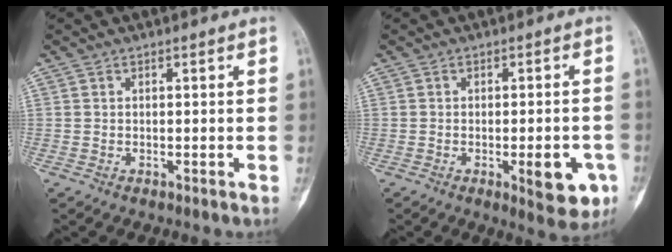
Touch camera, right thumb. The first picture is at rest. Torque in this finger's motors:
{"motor_torque": [1.64, 1.20, 0.68, -0.86, 0.37]}